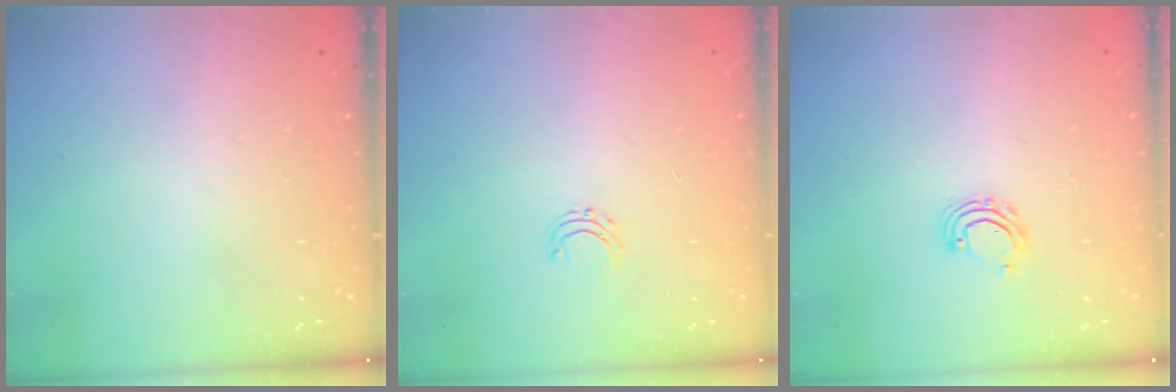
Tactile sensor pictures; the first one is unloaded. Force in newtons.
{"total": 3.7, "press": 3.7, "slide": 0.3}
{"total": 4.2, "press": 4.2, "slide": 0.3}